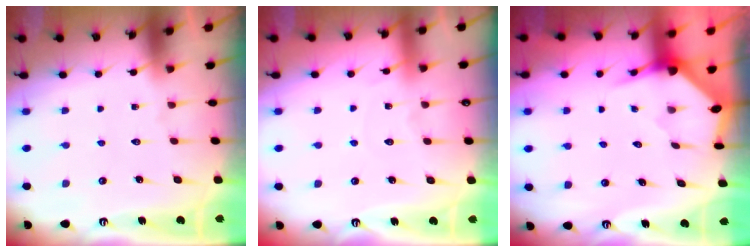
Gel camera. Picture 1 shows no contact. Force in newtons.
{"total": 2.8, "press": 2.8, "slide": 0.4}
{"total": 3.3, "press": 3.3, "slide": 0.3}